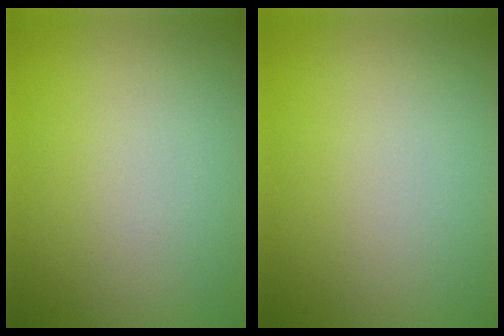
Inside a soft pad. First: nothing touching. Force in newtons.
{"total": 0.0}